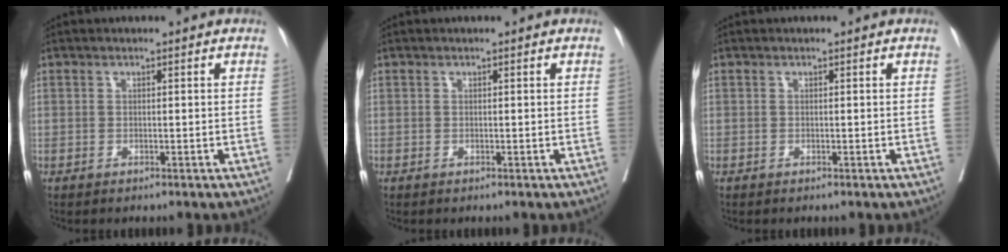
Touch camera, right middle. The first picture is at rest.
{"total": 0.0}
{"total": 0.0}